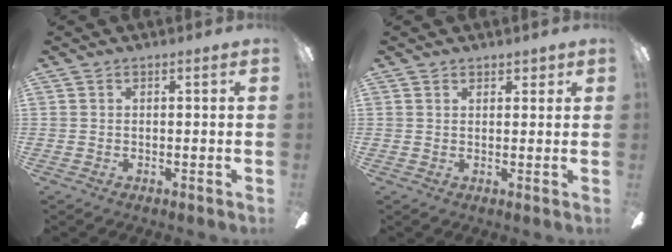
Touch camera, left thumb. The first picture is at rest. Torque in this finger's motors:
{"motor_torque": [-0.01, -0.15, -0.25, 0.03, 0.05]}